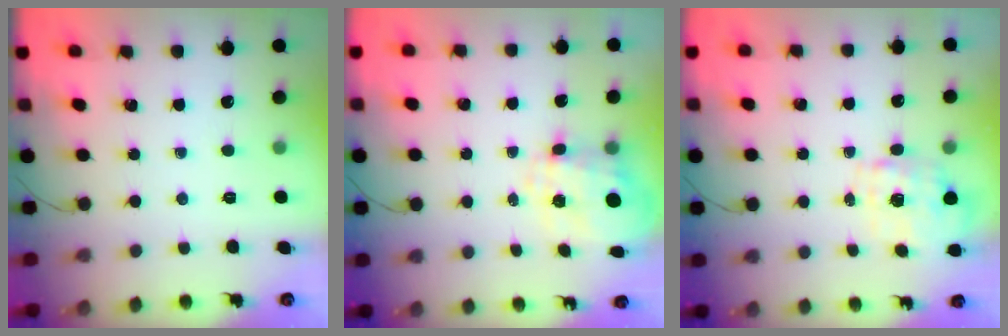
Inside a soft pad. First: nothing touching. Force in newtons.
{"total": 9.3, "press": 9.3, "slide": 1.1}
{"total": 1.6, "press": 1.5, "slide": 0.5}